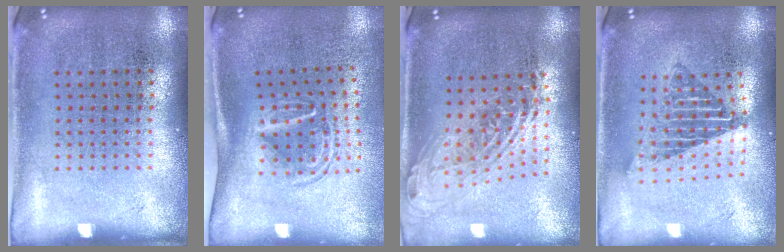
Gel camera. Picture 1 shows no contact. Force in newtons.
{"total": 1.6, "press": 1.1, "slide": 1.2}
{"total": 2.0, "press": 1.5, "slide": 1.2}
{"total": 1.7, "press": 1.3, "slide": 1.0}